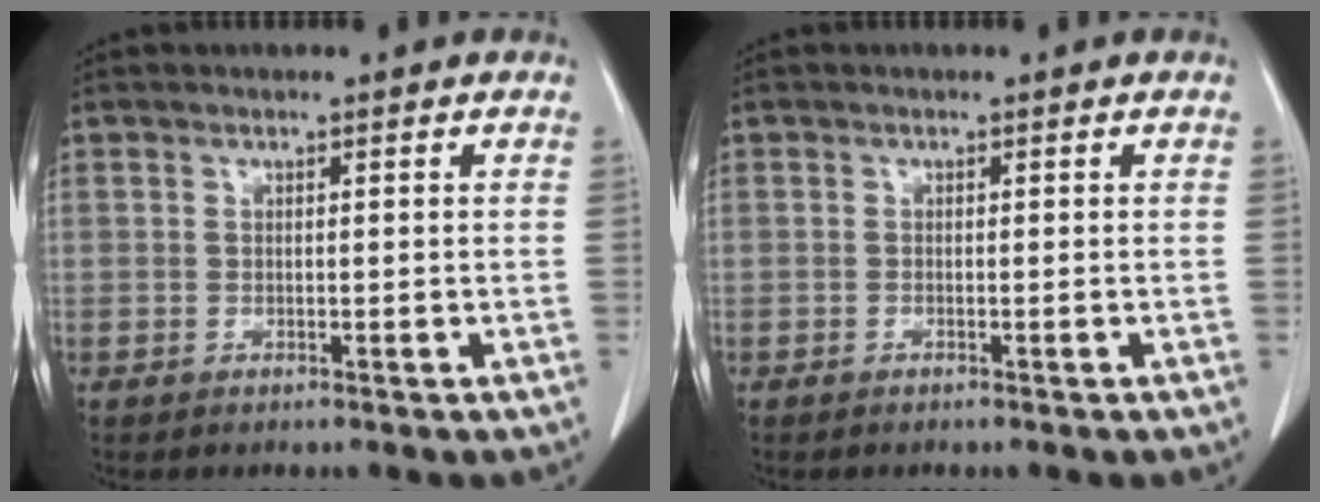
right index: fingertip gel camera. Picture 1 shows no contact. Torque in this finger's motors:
{"motor_torque": [-0.04, 0.01, 0.02, 0.01]}